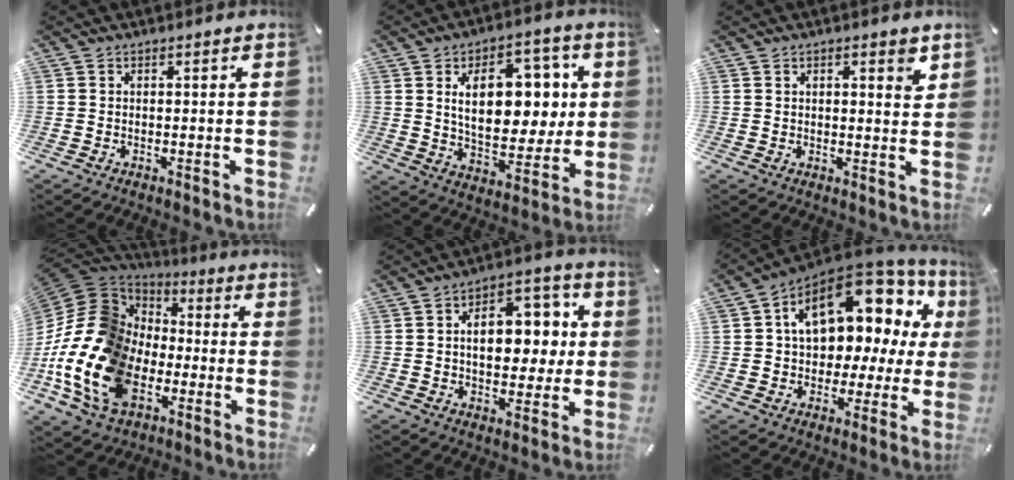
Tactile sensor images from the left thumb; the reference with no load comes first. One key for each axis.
{"total": 16.7, "fx": 4.5, "fy": 10.5, "fz": 12.3, "tx": -0.182, "ty": 0.004, "tz": 0.082}
{"total": 3.1, "fx": 1.9, "fy": 1.1, "fz": 2.2, "tx": -0.022, "ty": -0.007, "tz": 0.027}
{"total": 22.1, "fx": -7.8, "fy": 15.6, "fz": 13.5, "tx": -0.313, "ty": 0.016, "tz": -0.141}
{"total": 13.1, "fx": 1.5, "fy": 9.0, "fz": 9.4, "tx": -0.122, "ty": -0.001, "tz": 0.026}
{"total": 16.3, "fx": 6.6, "fy": 9.8, "fz": 11.1, "tx": -0.167, "ty": -0.045, "tz": 0.112}